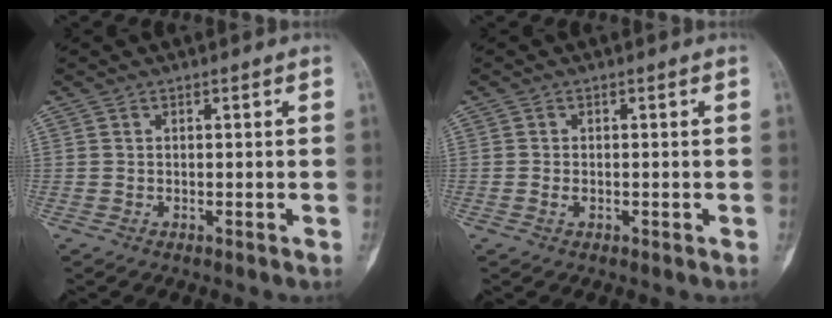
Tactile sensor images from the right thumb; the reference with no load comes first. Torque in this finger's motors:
{"motor_torque": [-0.30, 0.01, 0.16, 0.18, -0.02]}